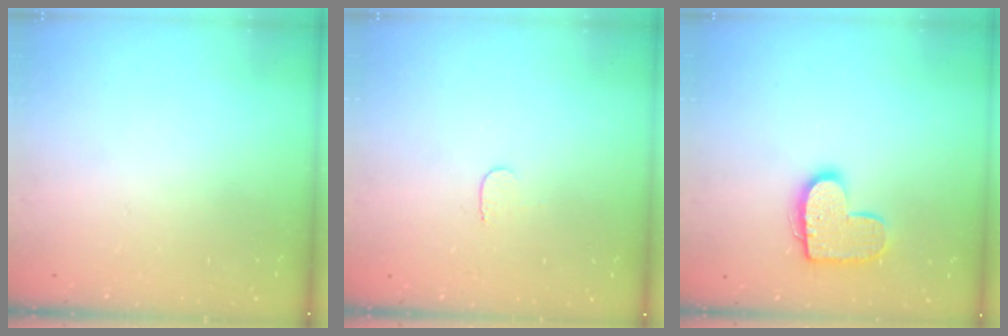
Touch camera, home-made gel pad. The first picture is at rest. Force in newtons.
{"total": 3.2, "press": 3.2, "slide": 0.3}
{"total": 12.4, "press": 12.4, "slide": 0.6}